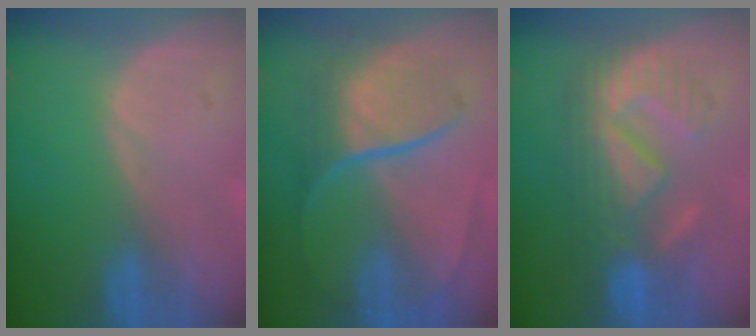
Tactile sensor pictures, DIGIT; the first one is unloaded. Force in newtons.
{"total": 8.9, "press": 7.5, "slide": 4.9}
{"total": 8.9, "press": 8.8, "slide": 1.8}